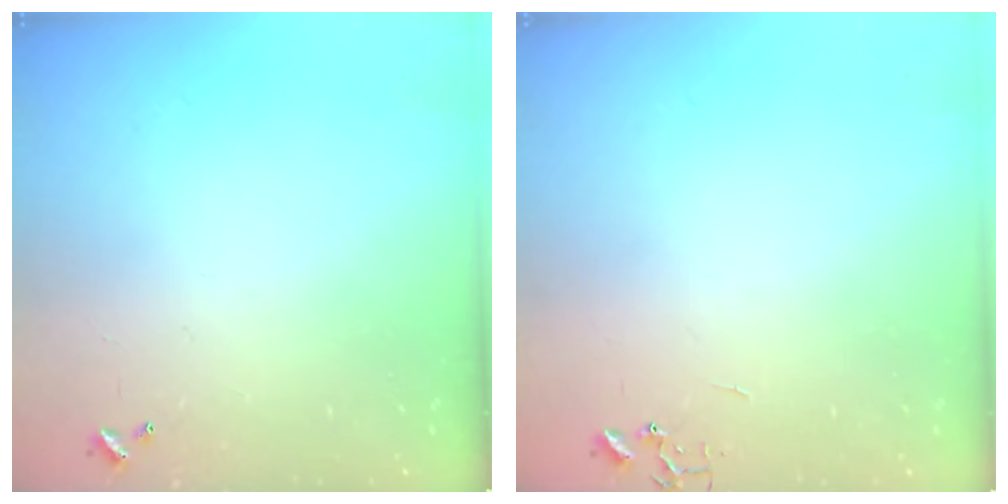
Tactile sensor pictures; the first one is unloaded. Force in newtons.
{"total": 0.0}